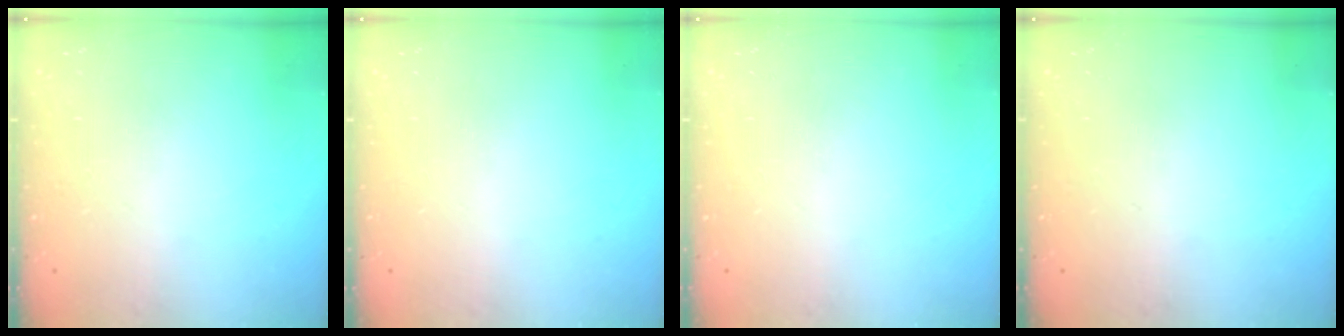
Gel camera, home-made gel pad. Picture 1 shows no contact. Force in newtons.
{"total": 0.0}
{"total": 0.0}
{"total": 0.0}